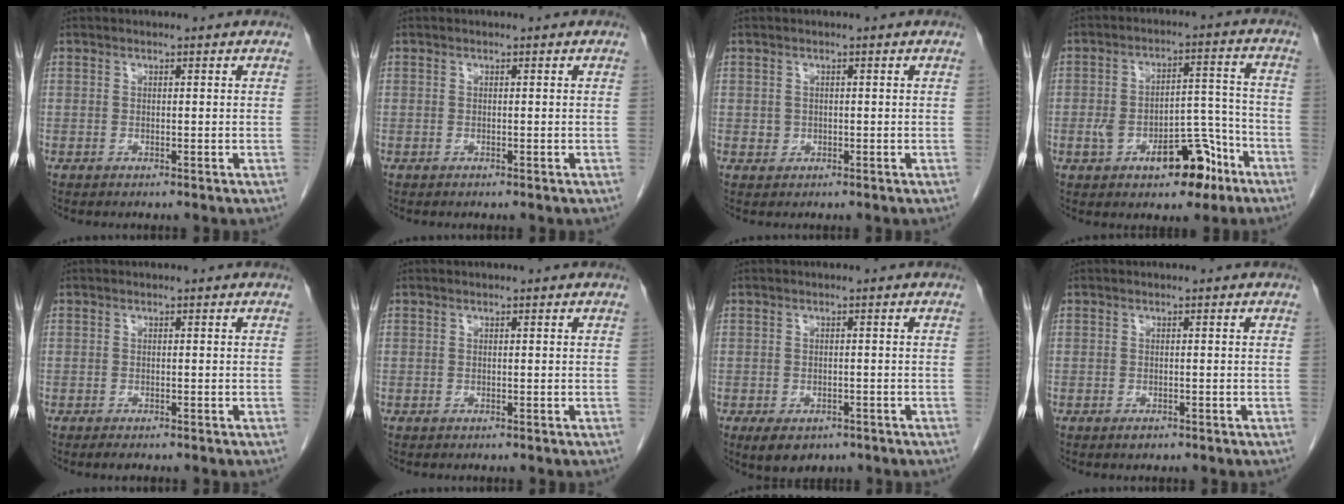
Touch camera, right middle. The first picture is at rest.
{"total": 0.0}
{"total": 1.1, "force": [0.0, 1.1, 0.3], "torque": [-0.004, 0.002, 0.004]}
{"total": 10.7, "force": [-5.2, 5.0, 7.9], "torque": [-0.123, 0.031, -0.071]}
{"total": 1.0, "force": [-0.8, 0.2, 0.5], "torque": [-0.011, -0.003, -0.011]}
{"total": 0.0}
{"total": 5.6, "force": [-3.7, 3.3, 2.7], "torque": [-0.038, -0.004, -0.048]}
{"total": 0.8, "force": [-0.6, 0.4, 0.4], "torque": [-0.007, 0.000, -0.007]}